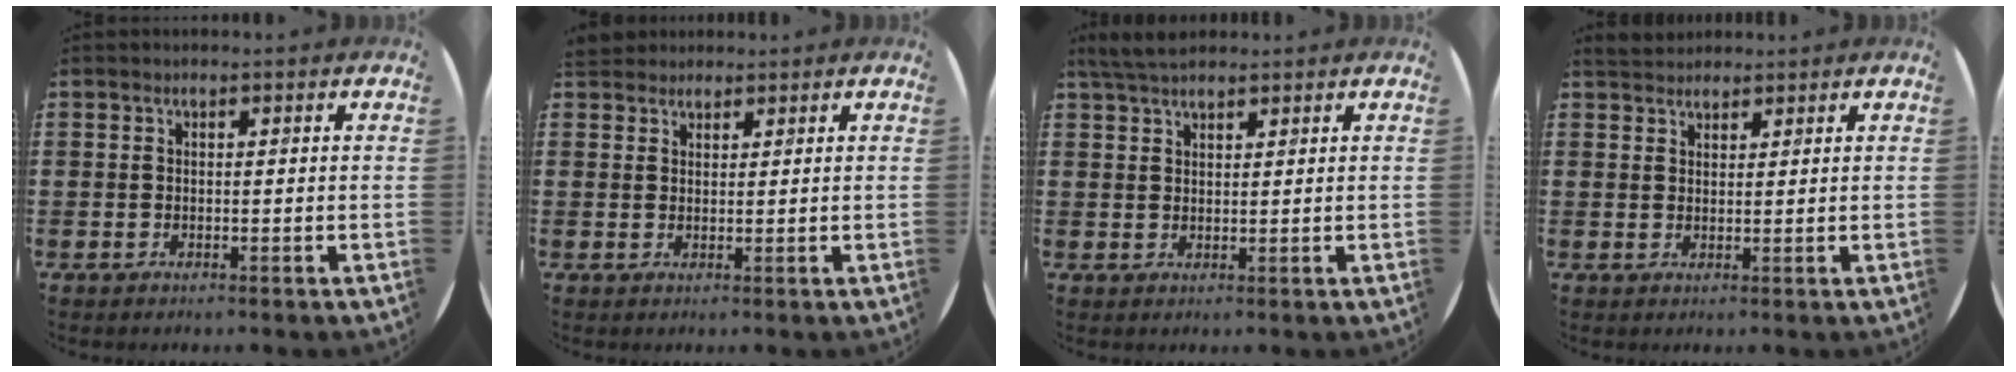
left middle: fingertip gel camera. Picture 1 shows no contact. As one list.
[{"total": 2.2, "force": [2.0, 0.8, 0.0], "torque": [-0.003, 0.006, 0.040]}, {"total": 3.8, "force": [3.3, 1.0, 1.6], "torque": [-0.038, 0.002, 0.061]}, {"total": 2.4, "force": [2.3, 0.7, -0.1], "torque": [-0.001, 0.002, 0.045]}]